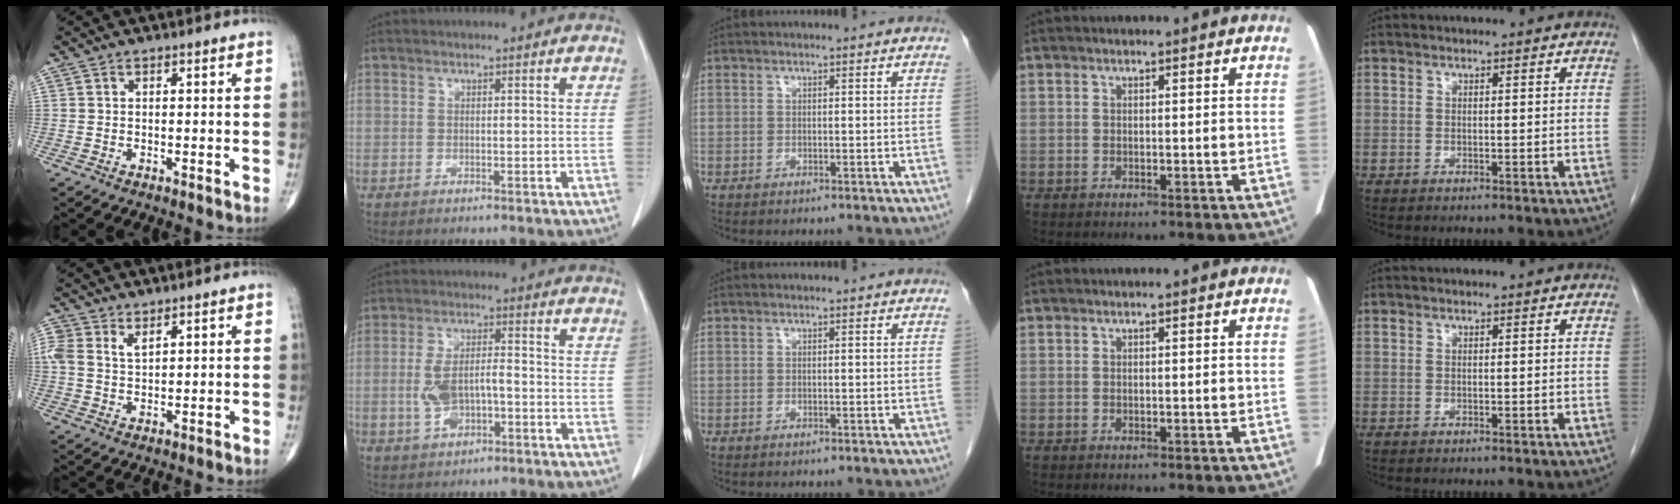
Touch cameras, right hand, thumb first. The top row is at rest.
{"thumb": {"total": 4.6, "force": [2.3, 2.6, 2.9], "torque": [-0.057, 0.002, 0.053]}, "index": {"total": 6.7, "force": [-1.8, 3.3, 5.6], "torque": [-0.118, 0.010, -0.026]}}